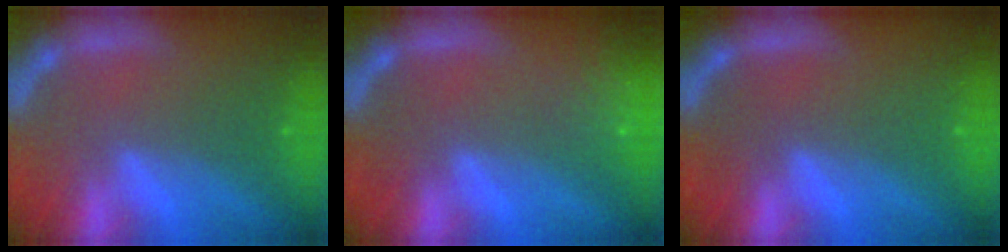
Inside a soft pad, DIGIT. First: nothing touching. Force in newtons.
{"total": 6.5}
{"total": 0.0}